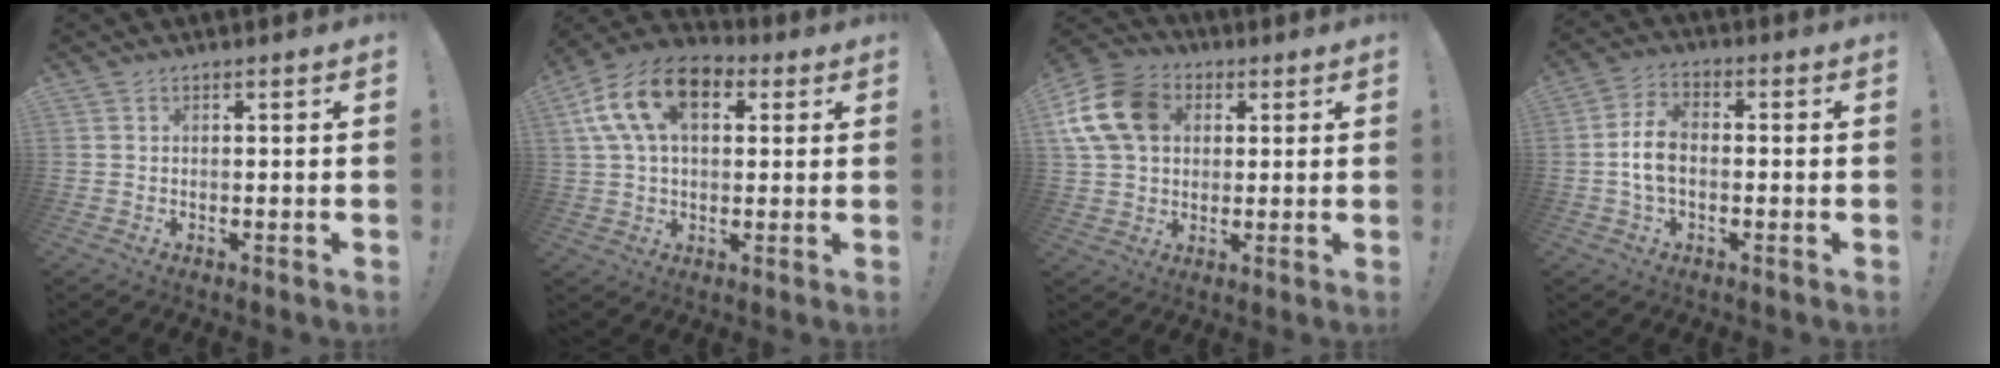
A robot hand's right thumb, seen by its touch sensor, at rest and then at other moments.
{"total": 17.3, "force": [6.1, 10.7, 12.1], "torque": [-0.224, -0.003, 0.110]}
{"total": 16.0, "force": [4.2, 12.6, 9.0], "torque": [-0.168, 0.002, 0.087]}
{"total": 7.9, "force": [-1.0, 4.8, 6.2], "torque": [-0.120, 0.010, -0.014]}